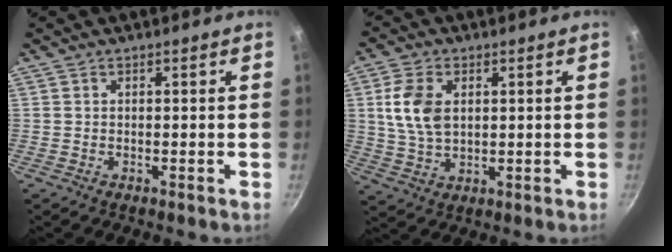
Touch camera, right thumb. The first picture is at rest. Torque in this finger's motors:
{"motor_torque": [0.34, 0.18, 1.08, 0.36, 0.26]}